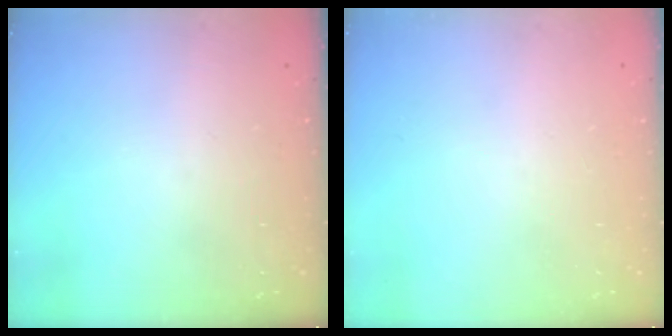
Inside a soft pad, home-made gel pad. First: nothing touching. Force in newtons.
{"total": 0.0}